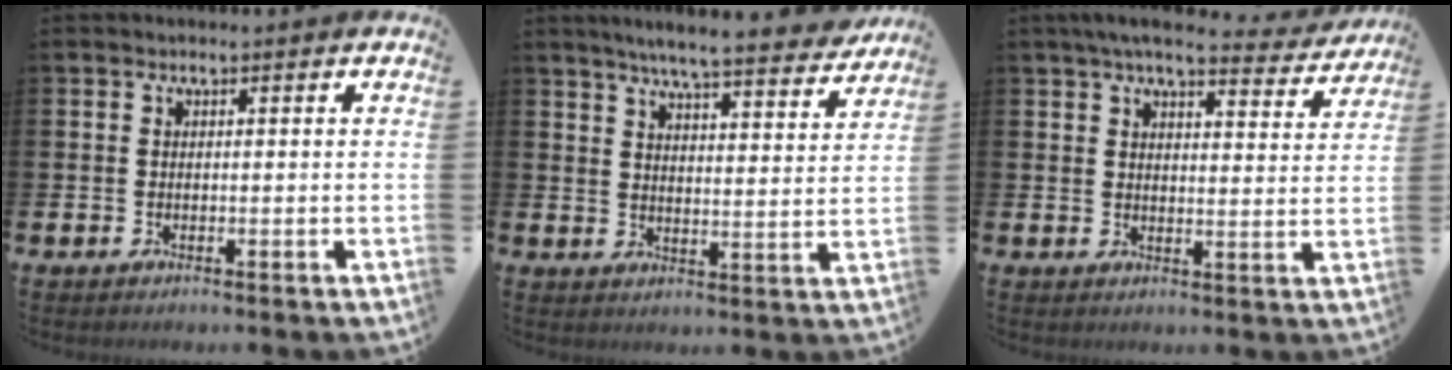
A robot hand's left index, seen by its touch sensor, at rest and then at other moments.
{"total": 6.8, "force": [6.3, 0.0, 2.4], "torque": [-0.052, -0.042, 0.105]}
{"total": 5.7, "force": [5.1, 1.0, 2.3], "torque": [-0.045, -0.029, 0.086]}